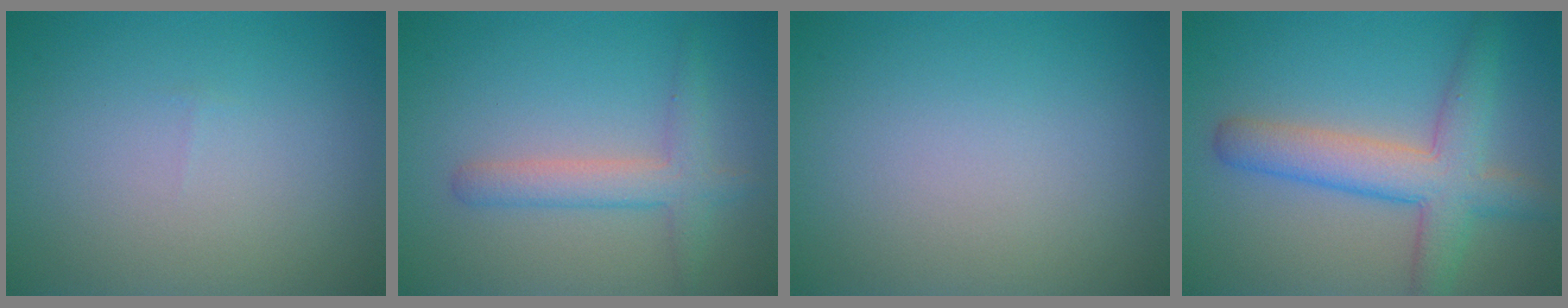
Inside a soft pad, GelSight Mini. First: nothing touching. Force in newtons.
{"total": 2.8, "press": 2.8, "slide": 0.1}
{"total": 0.0}
{"total": 5.9, "press": 5.9, "slide": 0.1}